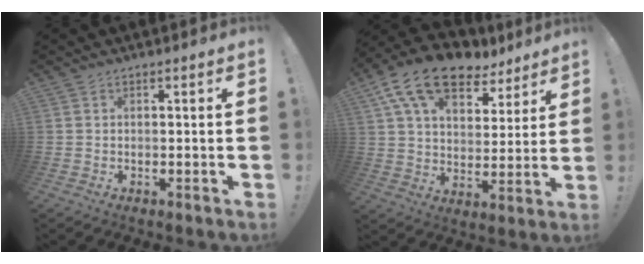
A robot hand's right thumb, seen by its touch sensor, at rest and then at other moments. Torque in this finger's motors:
{"motor_torque": [-0.52, 1.86, 0.66, -0.01, 0.13]}